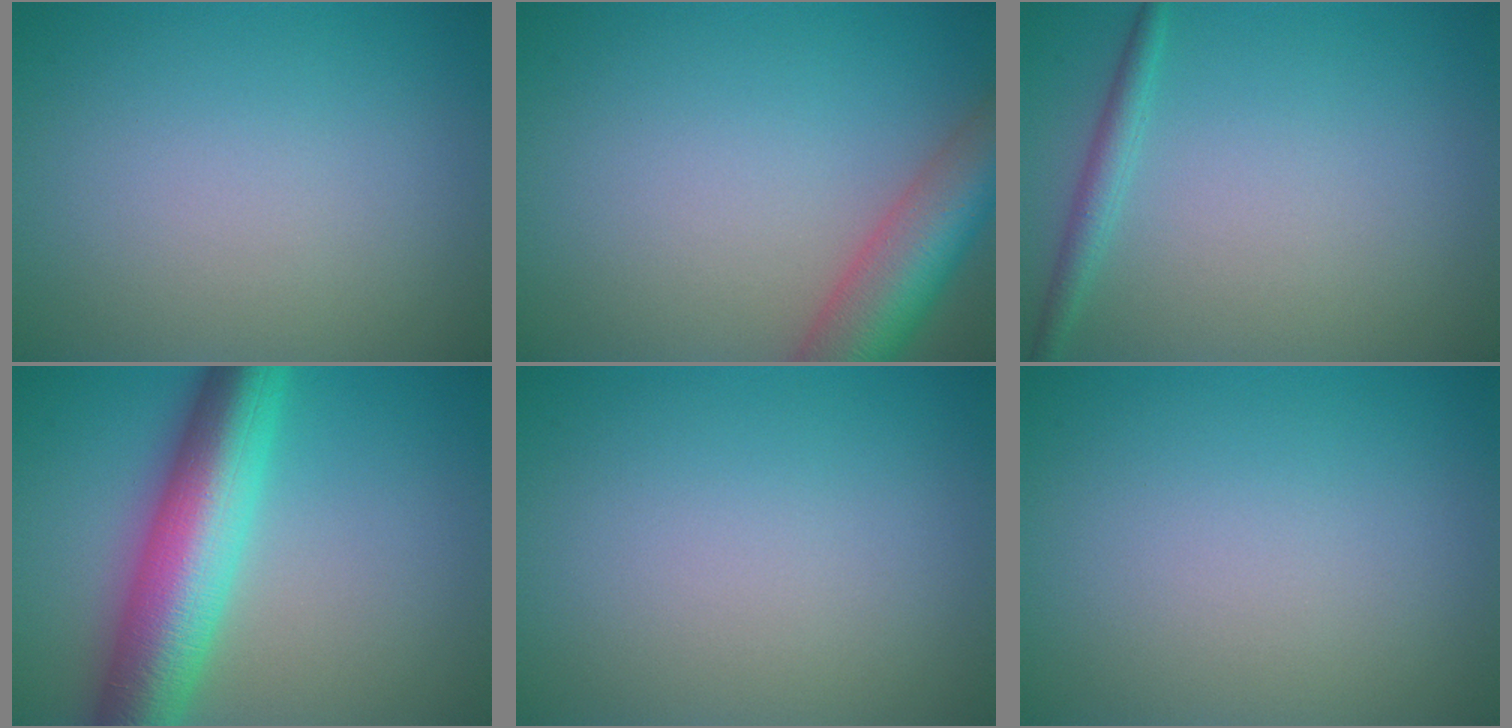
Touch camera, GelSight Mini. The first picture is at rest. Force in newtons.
{"total": 7.1, "press": 7.1, "slide": 0.4}
{"total": 1.6, "press": 1.6, "slide": 0.0}
{"total": 10.0, "press": 10.0, "slide": 0.2}
{"total": 0.0}
{"total": 0.0}